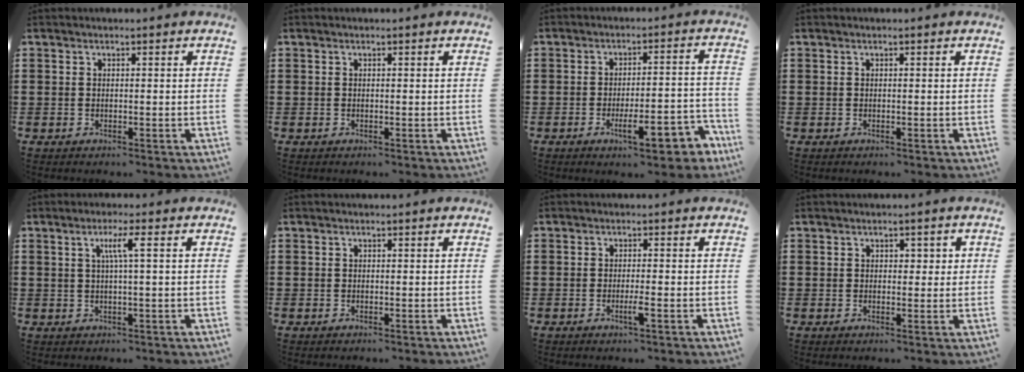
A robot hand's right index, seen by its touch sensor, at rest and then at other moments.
{"total": 0.0}
{"total": 9.5, "force": [-5.1, 2.6, 7.6], "torque": [-0.099, 0.000, -0.086]}
{"total": 0.0}
{"total": 3.7, "force": [0.9, -0.1, 3.6], "torque": [-0.071, 0.000, 0.010]}
{"total": 0.0}
{"total": 2.3, "force": [-1.0, -0.1, 2.1], "torque": [-0.041, -0.006, -0.020]}
{"total": 1.6, "force": [0.5, 1.2, 0.9], "torque": [-0.013, 0.005, 0.006]}